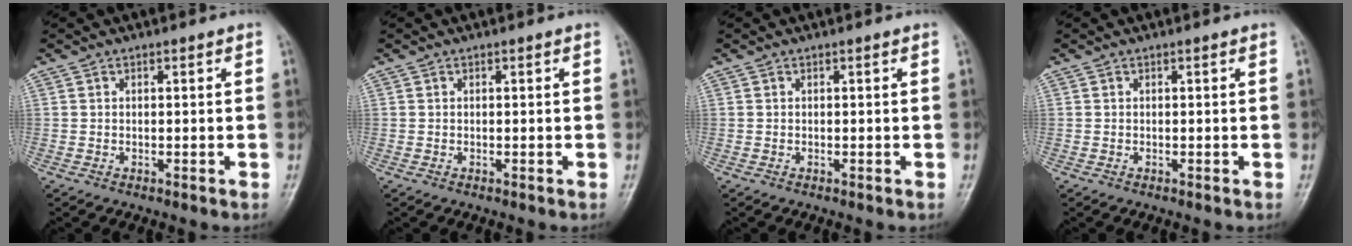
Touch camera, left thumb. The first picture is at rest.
{"total": 0.0}
{"total": 0.0}
{"total": 0.0}